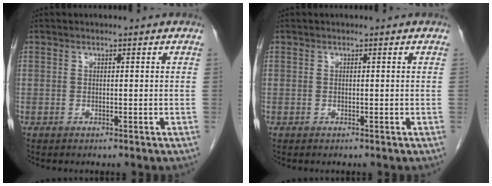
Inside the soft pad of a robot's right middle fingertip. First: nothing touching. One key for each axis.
{"total": 0.0}